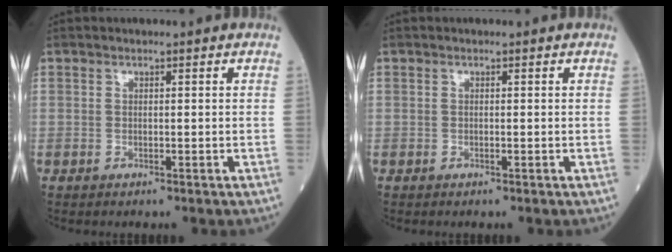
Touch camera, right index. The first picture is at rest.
{"total": 0.0}